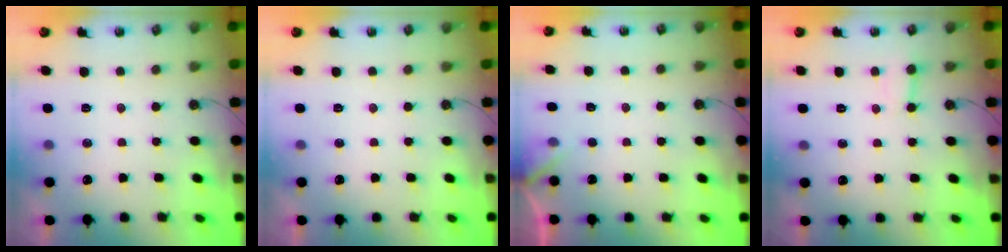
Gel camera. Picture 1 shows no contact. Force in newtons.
{"total": 0.0}
{"total": 3.9, "press": 3.8, "slide": 0.4}
{"total": 2.6, "press": 2.6, "slide": 0.1}